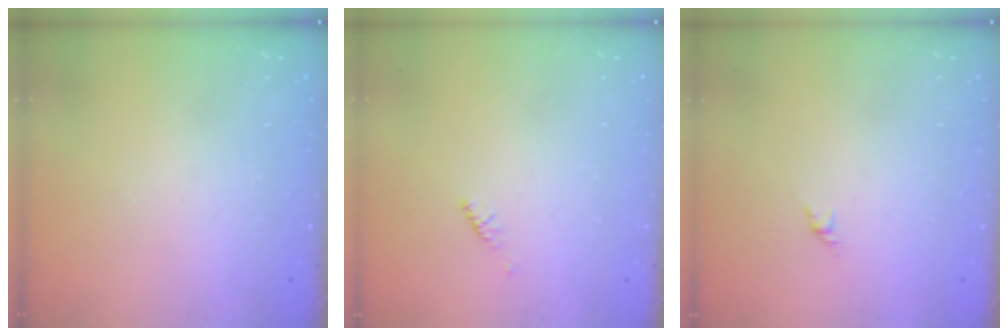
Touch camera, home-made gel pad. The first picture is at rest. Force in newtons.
{"total": 2.4, "press": 2.3, "slide": 0.7}
{"total": 1.6, "press": 1.5, "slide": 0.7}